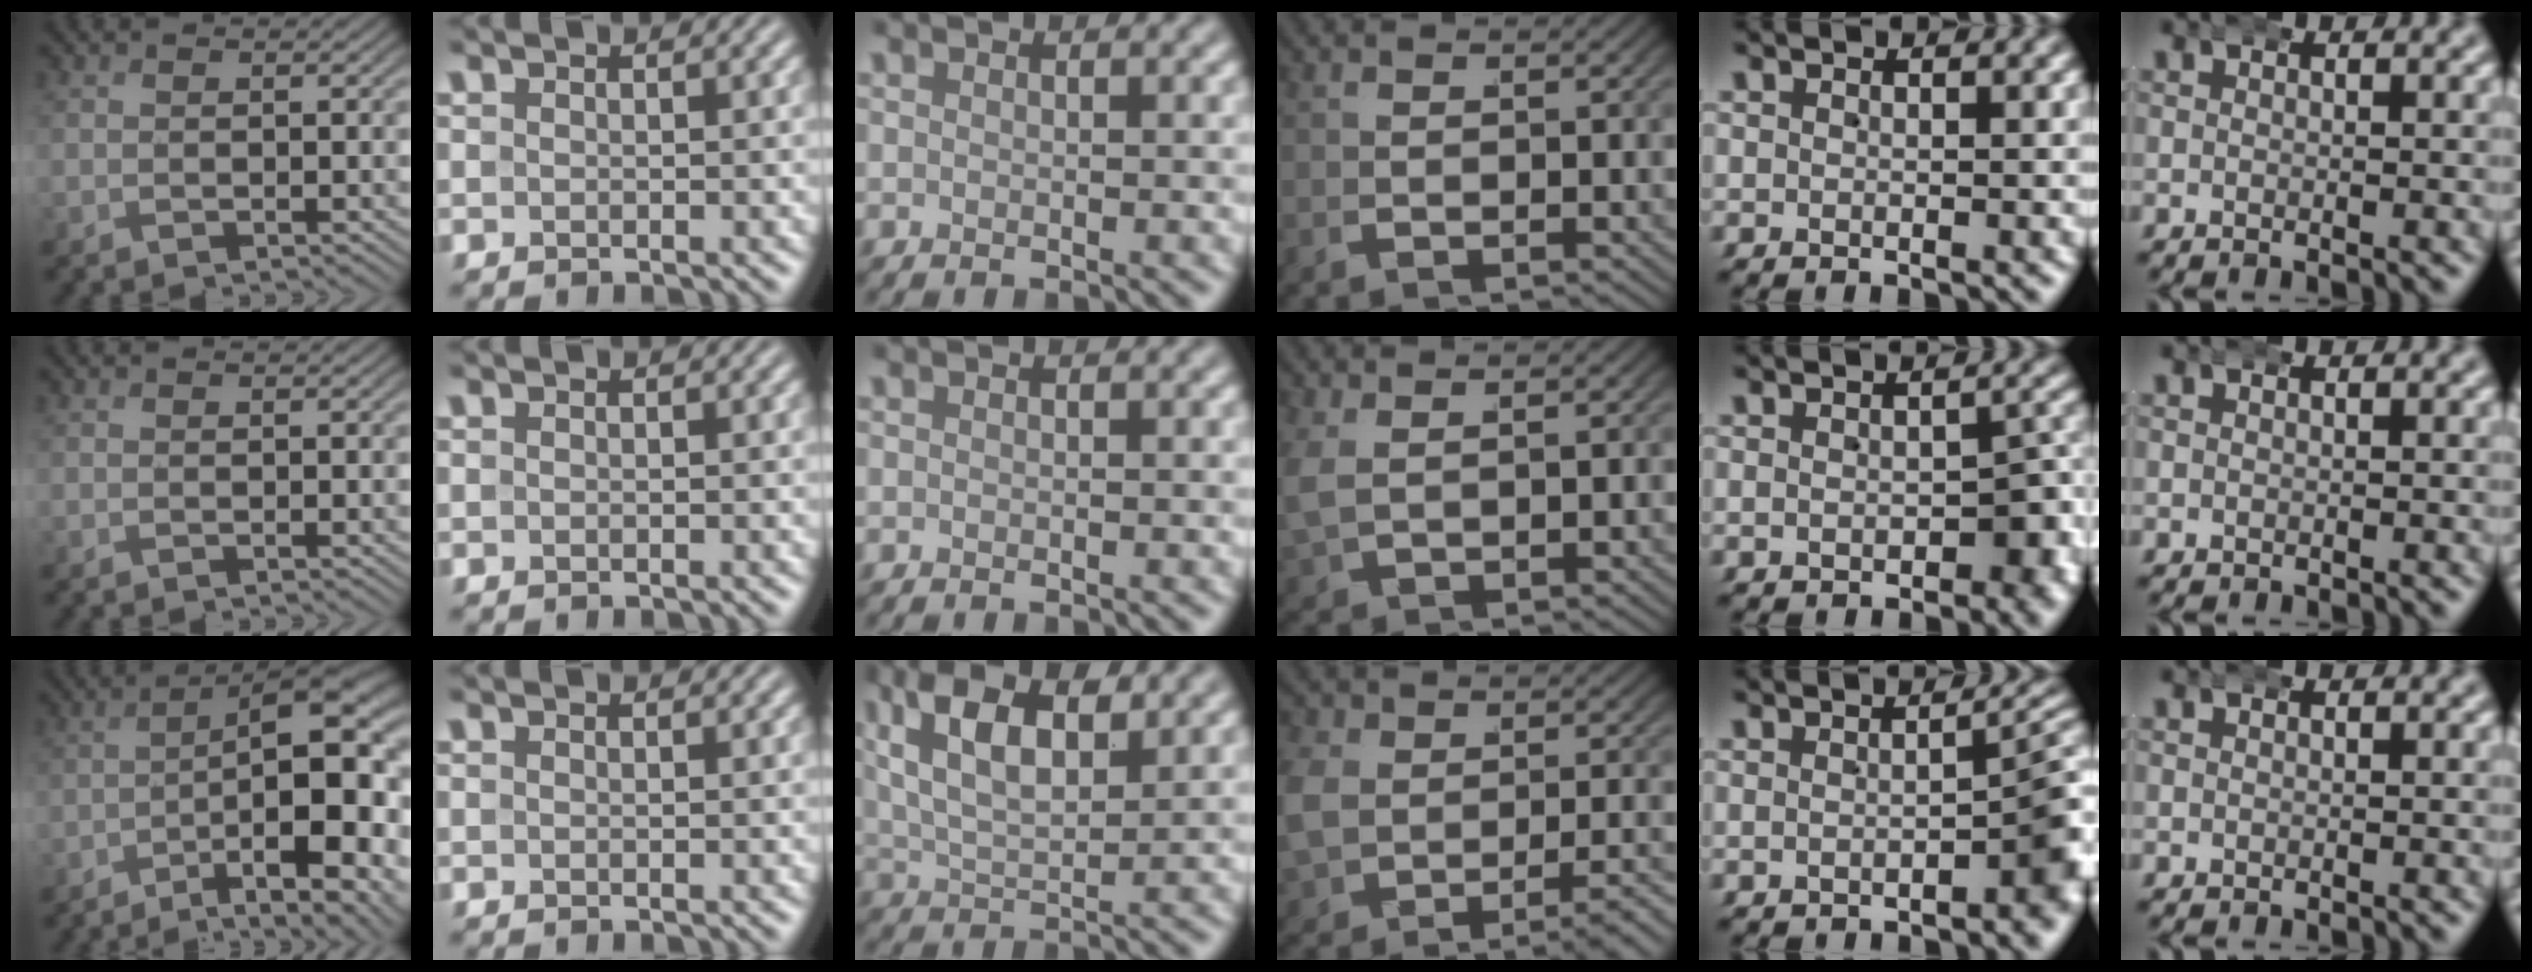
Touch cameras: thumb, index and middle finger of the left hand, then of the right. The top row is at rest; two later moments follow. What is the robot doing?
{"motion": "wrap", "object": "arm wrap"}